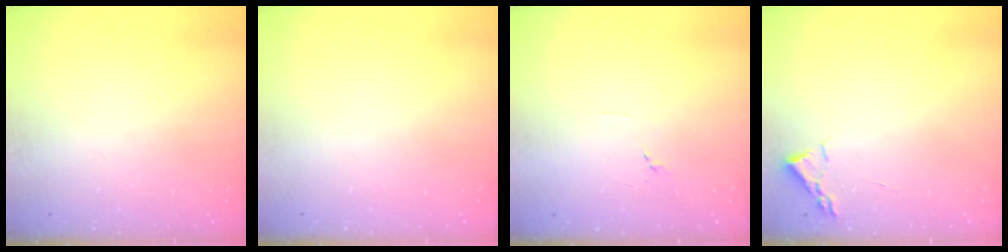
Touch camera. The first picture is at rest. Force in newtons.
{"total": 0.0}
{"total": 7.6, "press": 7.6, "slide": 0.7}
{"total": 2.2, "press": 2.2, "slide": 0.3}